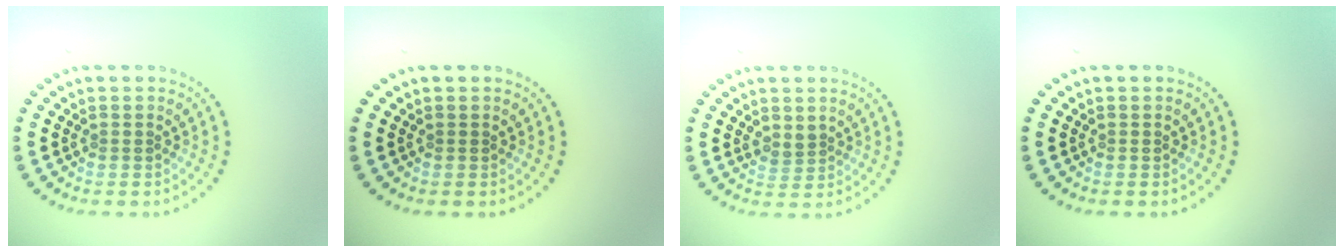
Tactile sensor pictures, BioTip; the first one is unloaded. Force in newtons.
{"total": 0.0}
{"total": 1.2, "press": 0.9, "slide": 0.7}
{"total": 0.0}